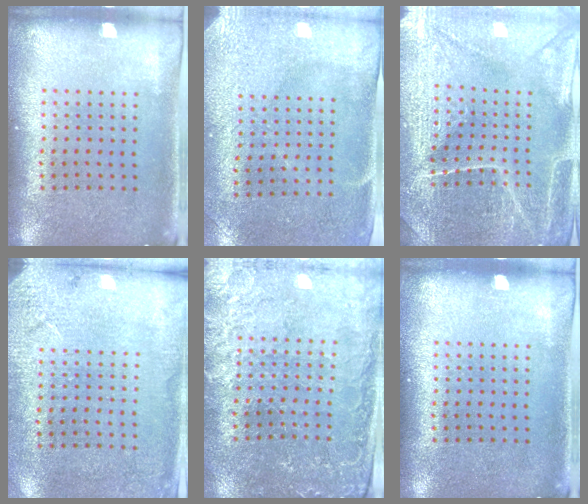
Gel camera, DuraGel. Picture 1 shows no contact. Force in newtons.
{"total": 2.9, "press": 2.4, "slide": 1.6}
{"total": 4.3, "press": 4.2, "slide": 0.9}
{"total": 2.6, "press": 2.3, "slide": 1.0}
{"total": 1.0, "press": 0.9, "slide": 0.3}
{"total": 0.0}